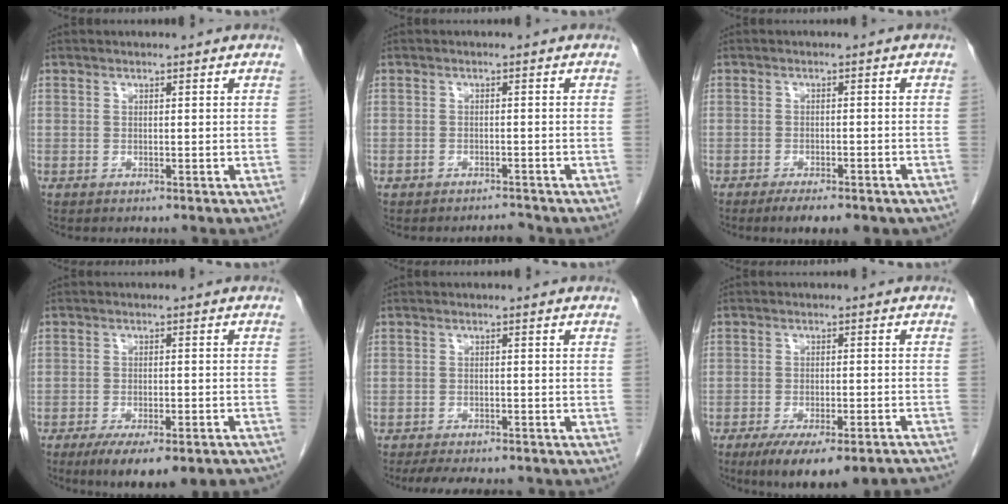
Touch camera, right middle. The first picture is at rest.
{"total": 1.5, "force": [-1.5, 0.4, 0.2], "torque": [-0.006, -0.002, -0.020]}
{"total": 7.3, "force": [-5.4, 2.2, 4.3], "torque": [-0.048, -0.007, -0.066]}
{"total": 13.3, "force": [-10.4, 3.2, 7.7], "torque": [-0.089, -0.007, -0.140]}
{"total": 9.7, "force": [-8.5, 2.5, 3.9], "torque": [-0.058, -0.006, -0.113]}
{"total": 15.9, "force": [-13.3, 2.9, 8.3], "torque": [-0.087, -0.002, -0.175]}